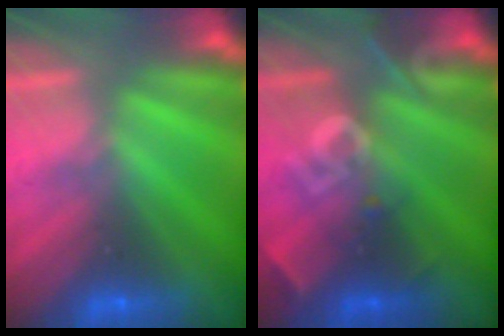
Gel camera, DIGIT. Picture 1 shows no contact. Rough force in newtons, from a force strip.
{"total": 2.5}